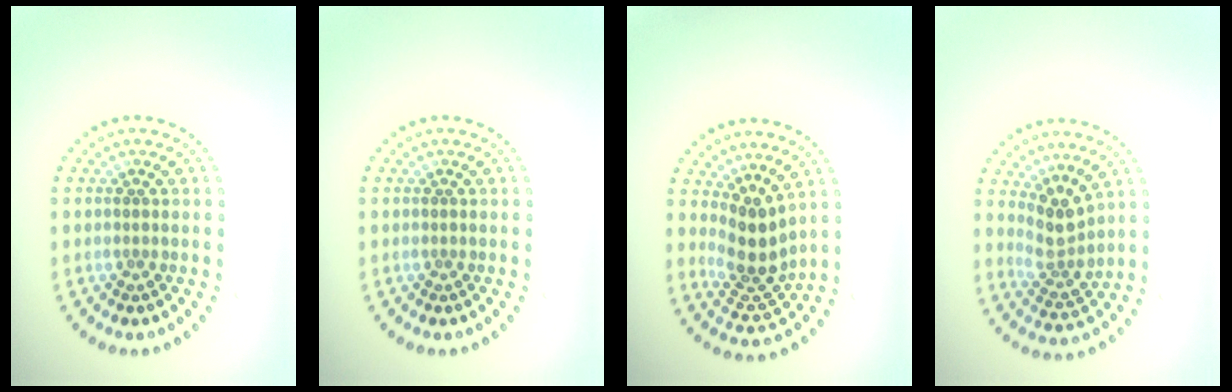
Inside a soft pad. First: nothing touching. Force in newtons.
{"total": 0.0}
{"total": 3.7, "press": 2.8, "slide": 2.4}
{"total": 2.9, "press": 2.2, "slide": 1.9}